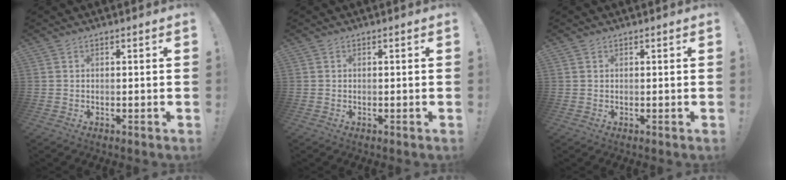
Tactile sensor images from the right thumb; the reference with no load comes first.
{"total": 0.0}
{"total": 0.5, "force": [0.3, 0.4, -0.1], "torque": [0.006, -0.001, 0.006]}